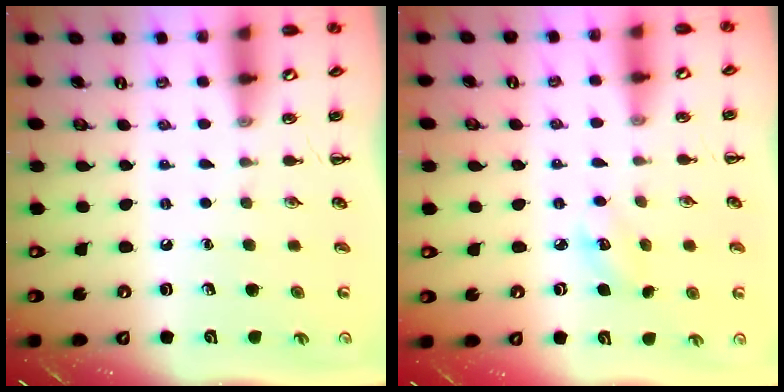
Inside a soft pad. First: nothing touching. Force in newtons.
{"total": 3.7, "press": 3.6, "slide": 1.0}